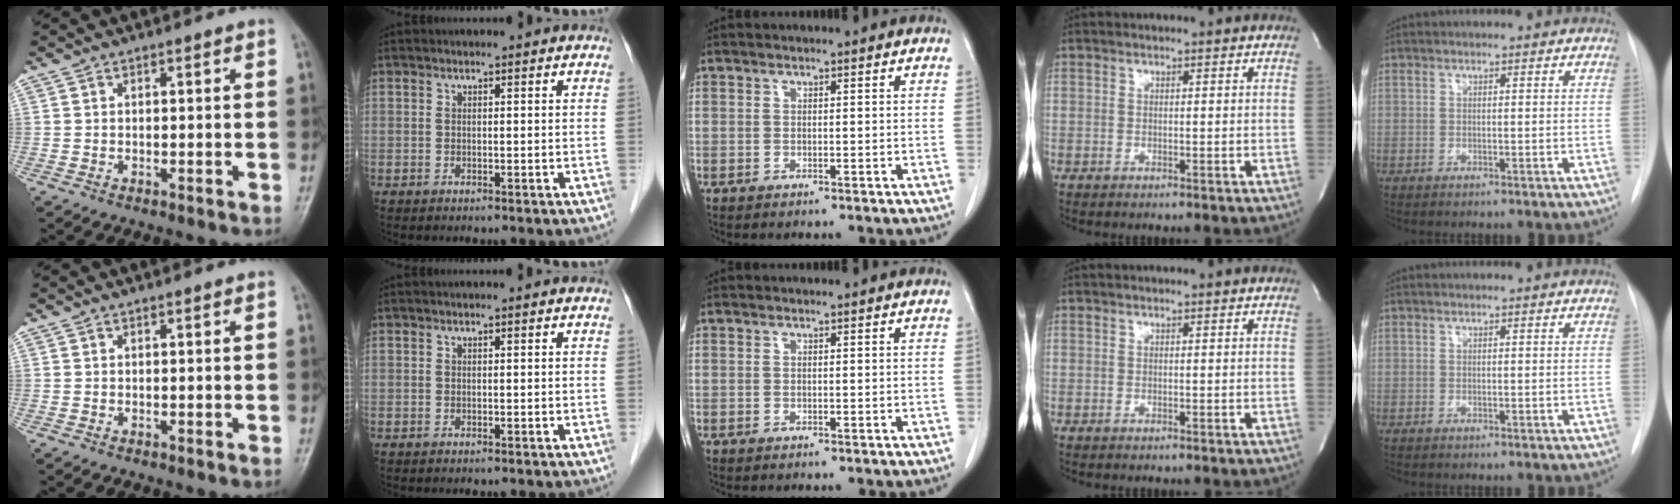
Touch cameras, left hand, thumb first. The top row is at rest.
{}